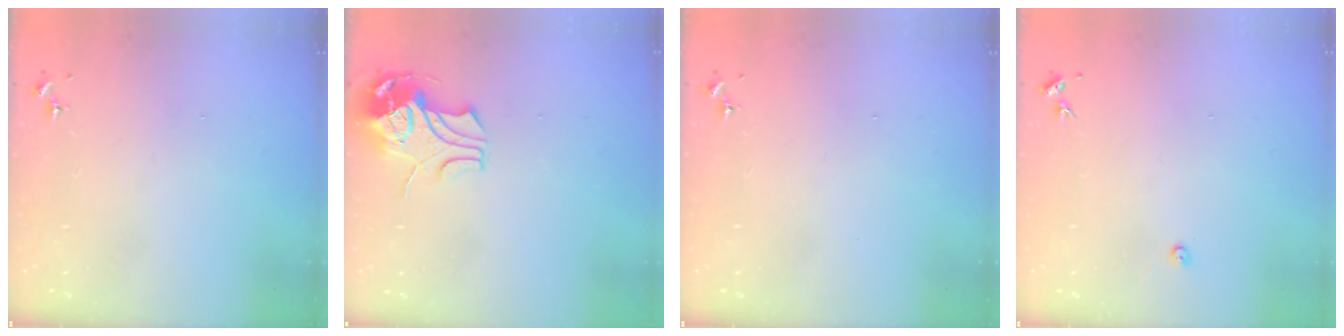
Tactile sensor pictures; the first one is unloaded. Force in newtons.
{"total": 9.2, "press": 9.1, "slide": 1.2}
{"total": 0.0}
{"total": 2.4, "press": 2.4, "slide": 0.3}